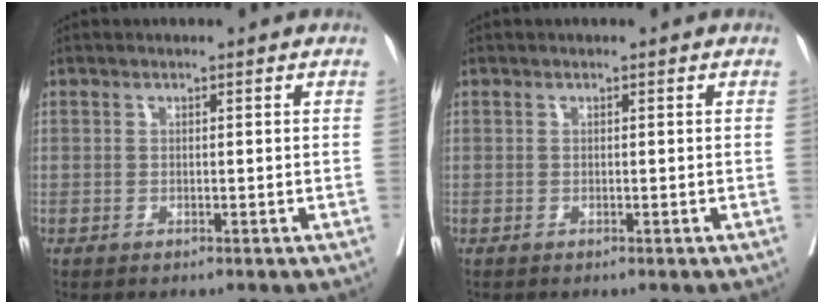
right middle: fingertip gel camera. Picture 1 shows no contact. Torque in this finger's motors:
{"motor_torque": [-0.29, 0.02, -0.03, -0.01]}